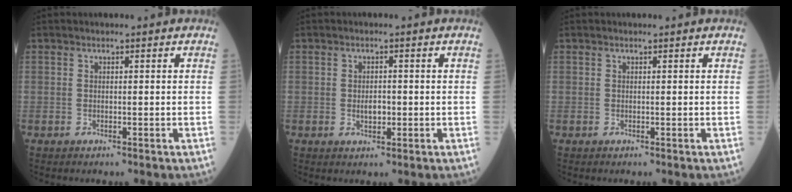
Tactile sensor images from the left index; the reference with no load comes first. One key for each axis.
{"total": 2.0, "fx": -0.3, "fy": 1.1, "fz": 1.7, "tx": -0.030, "ty": 0.001, "tz": -0.002}
{"total": 0.0}